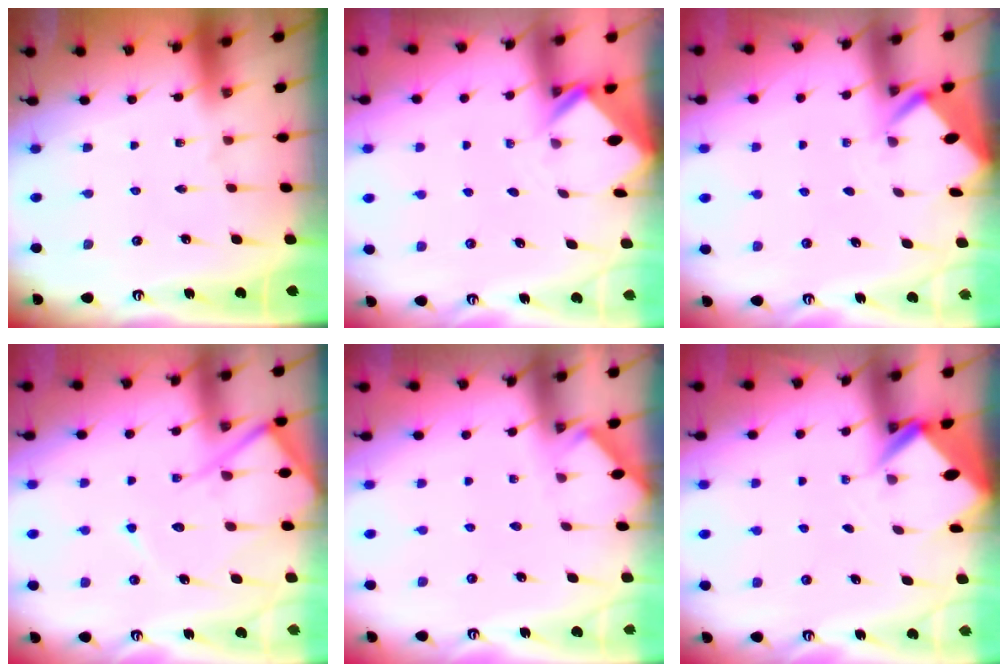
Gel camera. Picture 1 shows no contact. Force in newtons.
{"total": 2.4, "press": 2.4, "slide": 0.1}
{"total": 2.5, "press": 2.5, "slide": 0.1}
{"total": 11.9, "press": 11.8, "slide": 1.2}
{"total": 1.9, "press": 1.8, "slide": 0.3}
{"total": 2.8, "press": 2.8, "slide": 0.1}